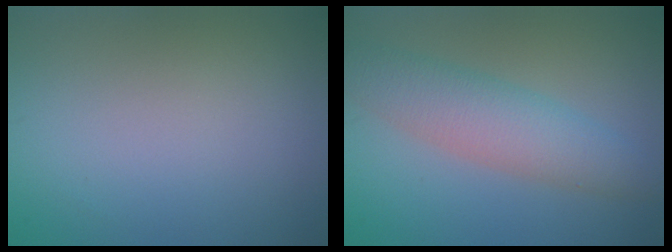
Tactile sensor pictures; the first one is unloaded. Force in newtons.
{"total": 5.0, "press": 5.0, "slide": 0.1}